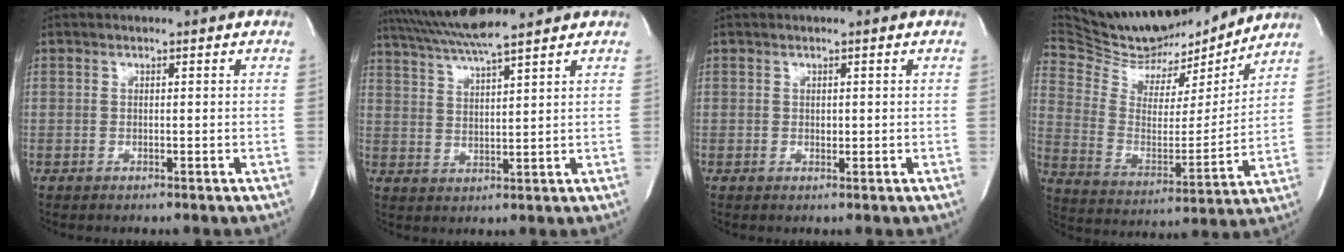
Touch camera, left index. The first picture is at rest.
{"total": 8.9, "force": [7.9, -0.7, 4.0], "torque": [-0.078, 0.022, 0.141]}
{"total": 0.6, "force": [0.2, 0.4, 0.4], "torque": [-0.007, 0.000, 0.004]}
{"total": 23.2, "force": [21.2, 6.1, 7.3], "torque": [-0.145, -0.007, 0.338]}